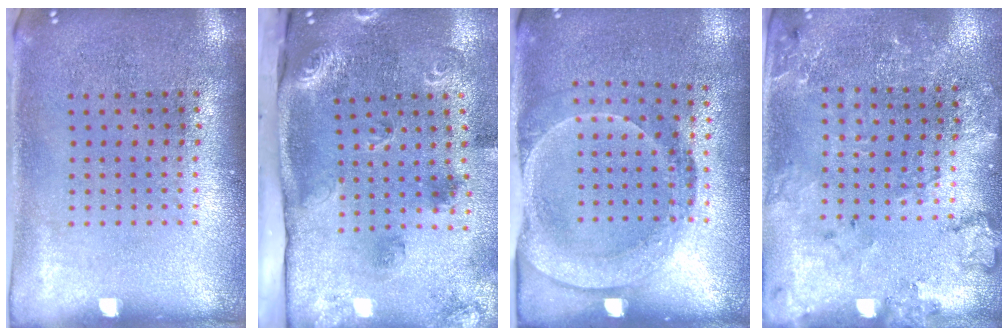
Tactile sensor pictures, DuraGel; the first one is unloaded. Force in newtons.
{"total": 2.3, "press": 1.8, "slide": 1.5}
{"total": 1.7, "press": 1.3, "slide": 1.1}
{"total": 1.8, "press": 1.8, "slide": 0.3}